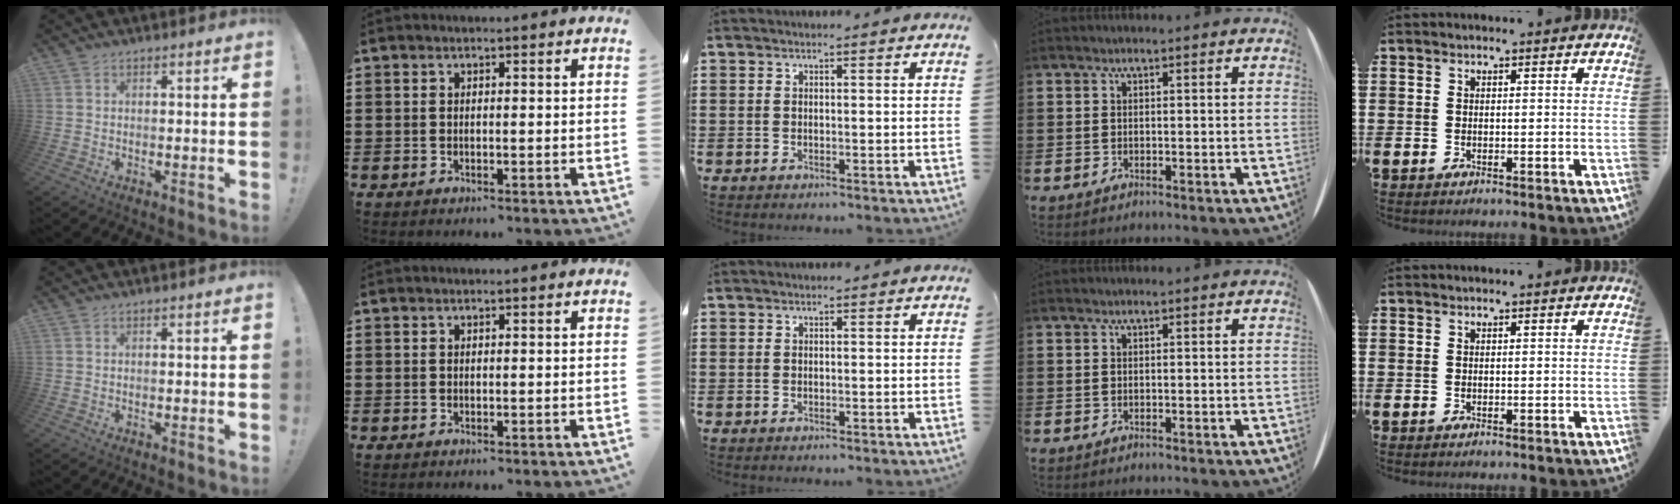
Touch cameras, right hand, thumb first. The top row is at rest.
{}